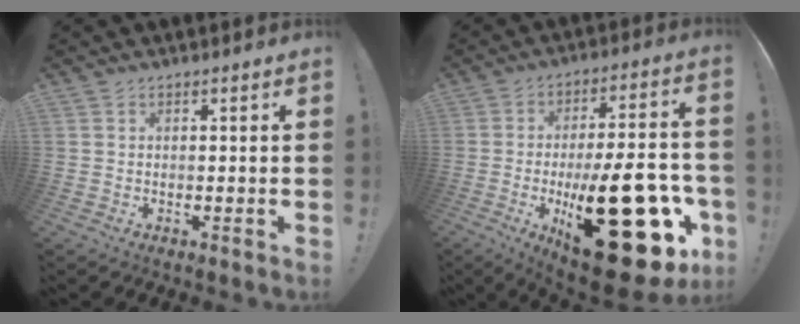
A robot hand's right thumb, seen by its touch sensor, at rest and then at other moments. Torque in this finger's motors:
{"motor_torque": [2.42, 2.59, 1.57, -1.20, 0.81]}